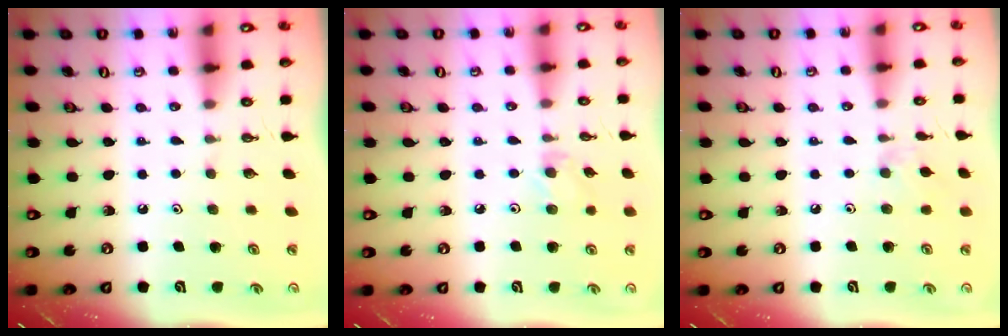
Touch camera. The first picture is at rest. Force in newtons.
{"total": 4.6, "press": 4.5, "slide": 0.6}
{"total": 5.0, "press": 4.9, "slide": 0.8}